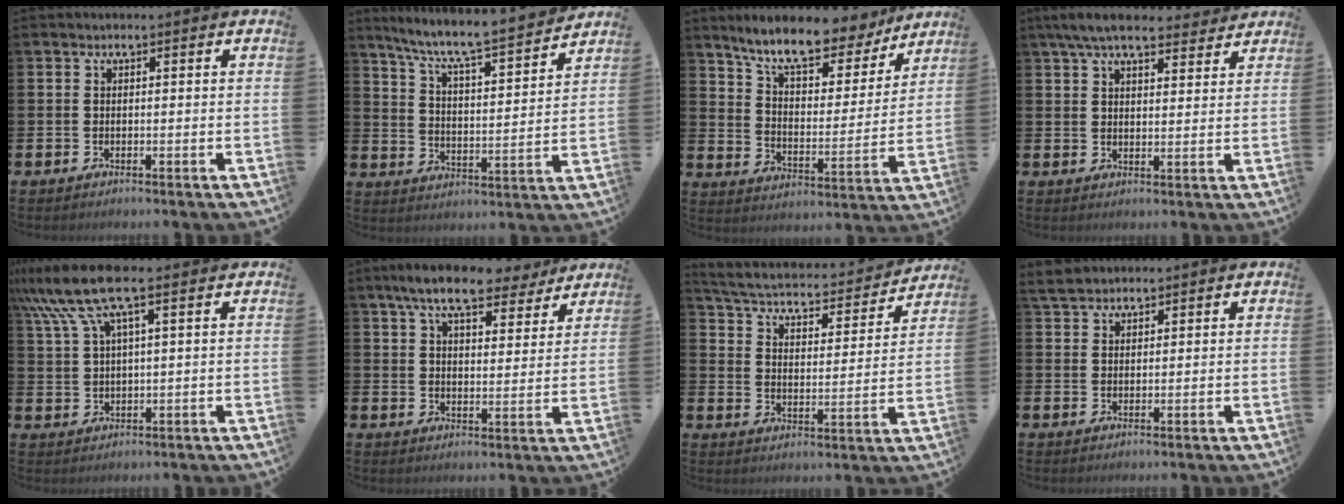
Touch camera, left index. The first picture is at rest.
{"total": 7.8, "force": [7.2, 0.2, 2.9], "torque": [-0.089, -0.057, 0.121]}
{"total": 10.2, "force": [9.0, 2.7, 3.9], "torque": [-0.101, -0.057, 0.155]}
{"total": 6.7, "force": [6.1, 1.5, 2.4], "torque": [-0.053, -0.022, 0.110]}
{"total": 9.0, "force": [5.7, 2.4, 6.5], "torque": [-0.152, -0.003, 0.103]}
{"total": 9.0, "force": [7.9, 2.4, 3.8], "torque": [-0.081, -0.031, 0.138]}
{"total": 4.7, "force": [4.3, 1.2, 1.6], "torque": [-0.058, -0.038, 0.063]}
{"total": 3.0, "force": [2.9, 0.8, 0.4], "torque": [-0.012, -0.005, 0.055]}